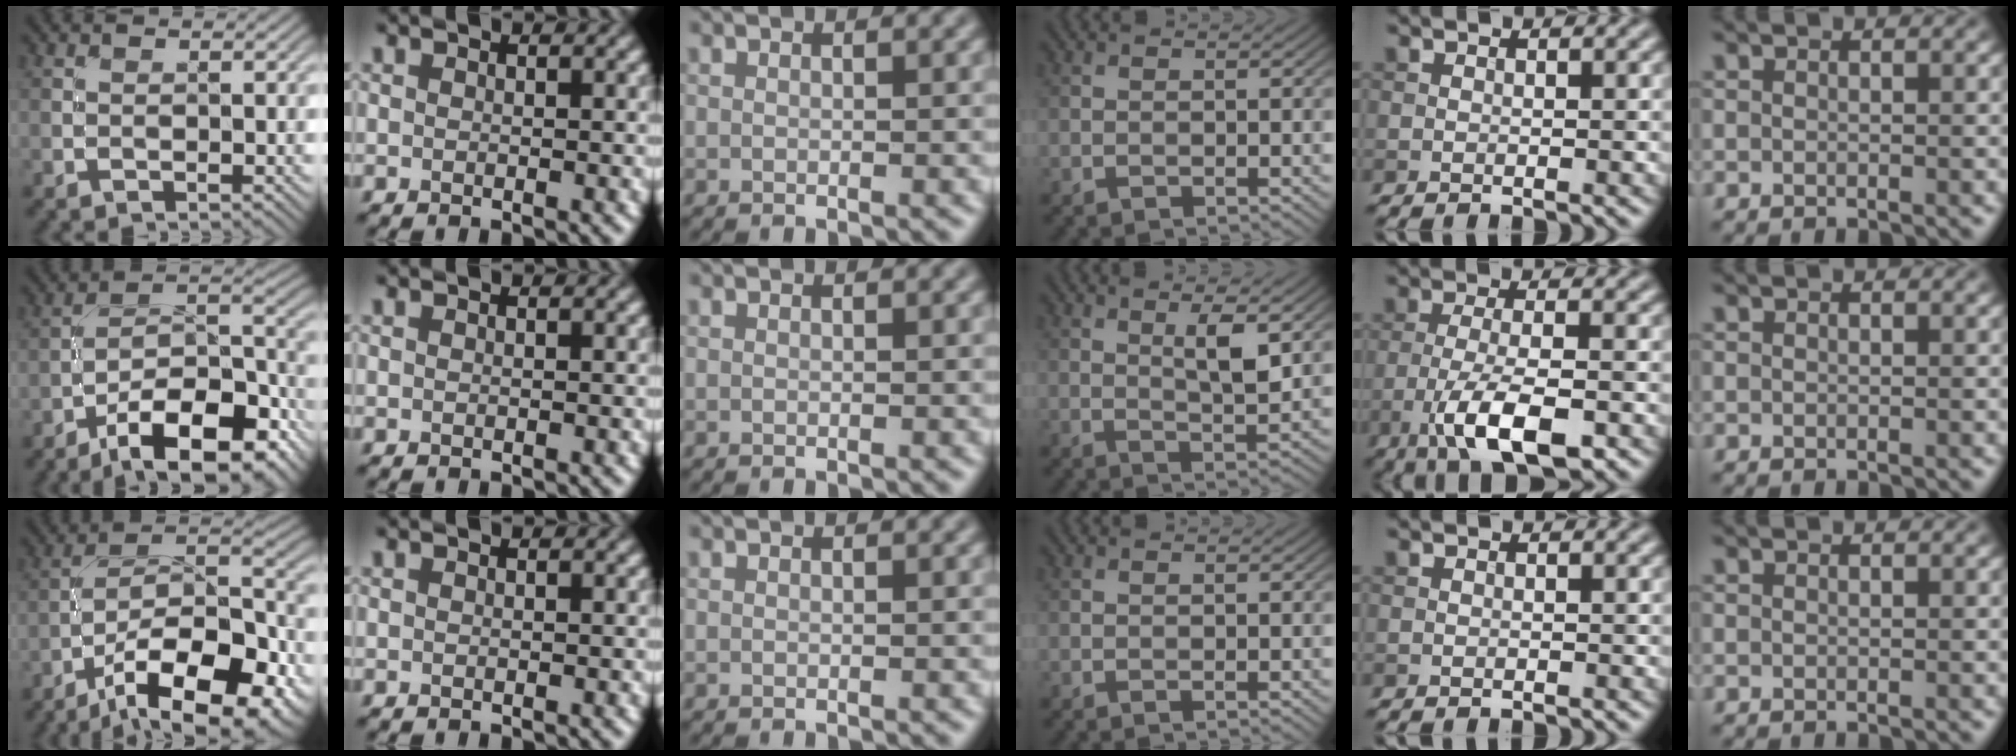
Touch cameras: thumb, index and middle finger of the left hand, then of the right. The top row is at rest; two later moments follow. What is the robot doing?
{"motion": "screw", "object": "medicine bottle"}